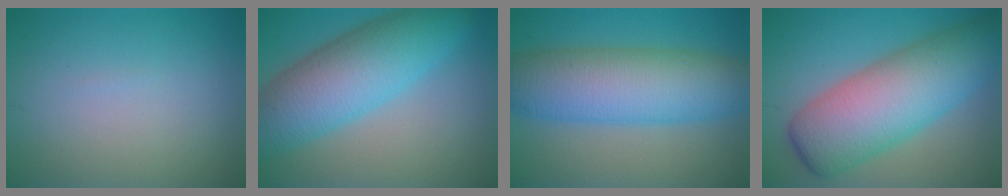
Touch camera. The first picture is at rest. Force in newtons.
{"total": 9.6, "press": 9.6, "slide": 0.1}
{"total": 9.9, "press": 9.9, "slide": 0.4}
{"total": 10.9, "press": 10.8, "slide": 0.4}